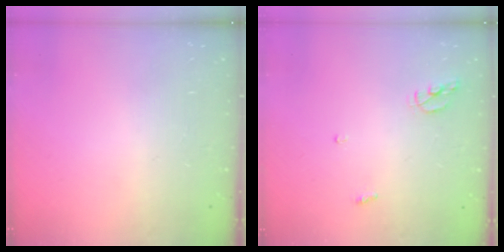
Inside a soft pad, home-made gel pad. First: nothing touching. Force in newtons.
{"total": 5.5, "press": 5.5, "slide": 0.2}